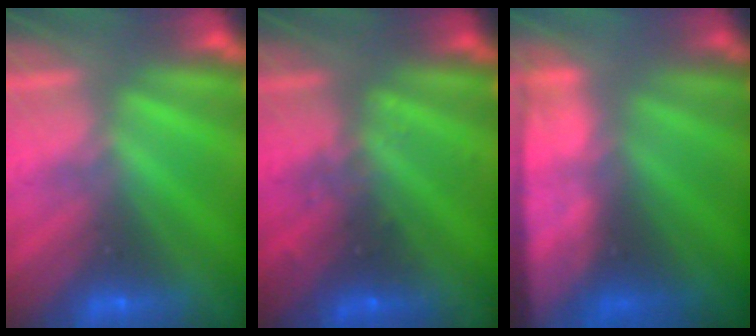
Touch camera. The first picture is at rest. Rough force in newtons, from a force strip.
{"total": 2.9}
{"total": 9.4}